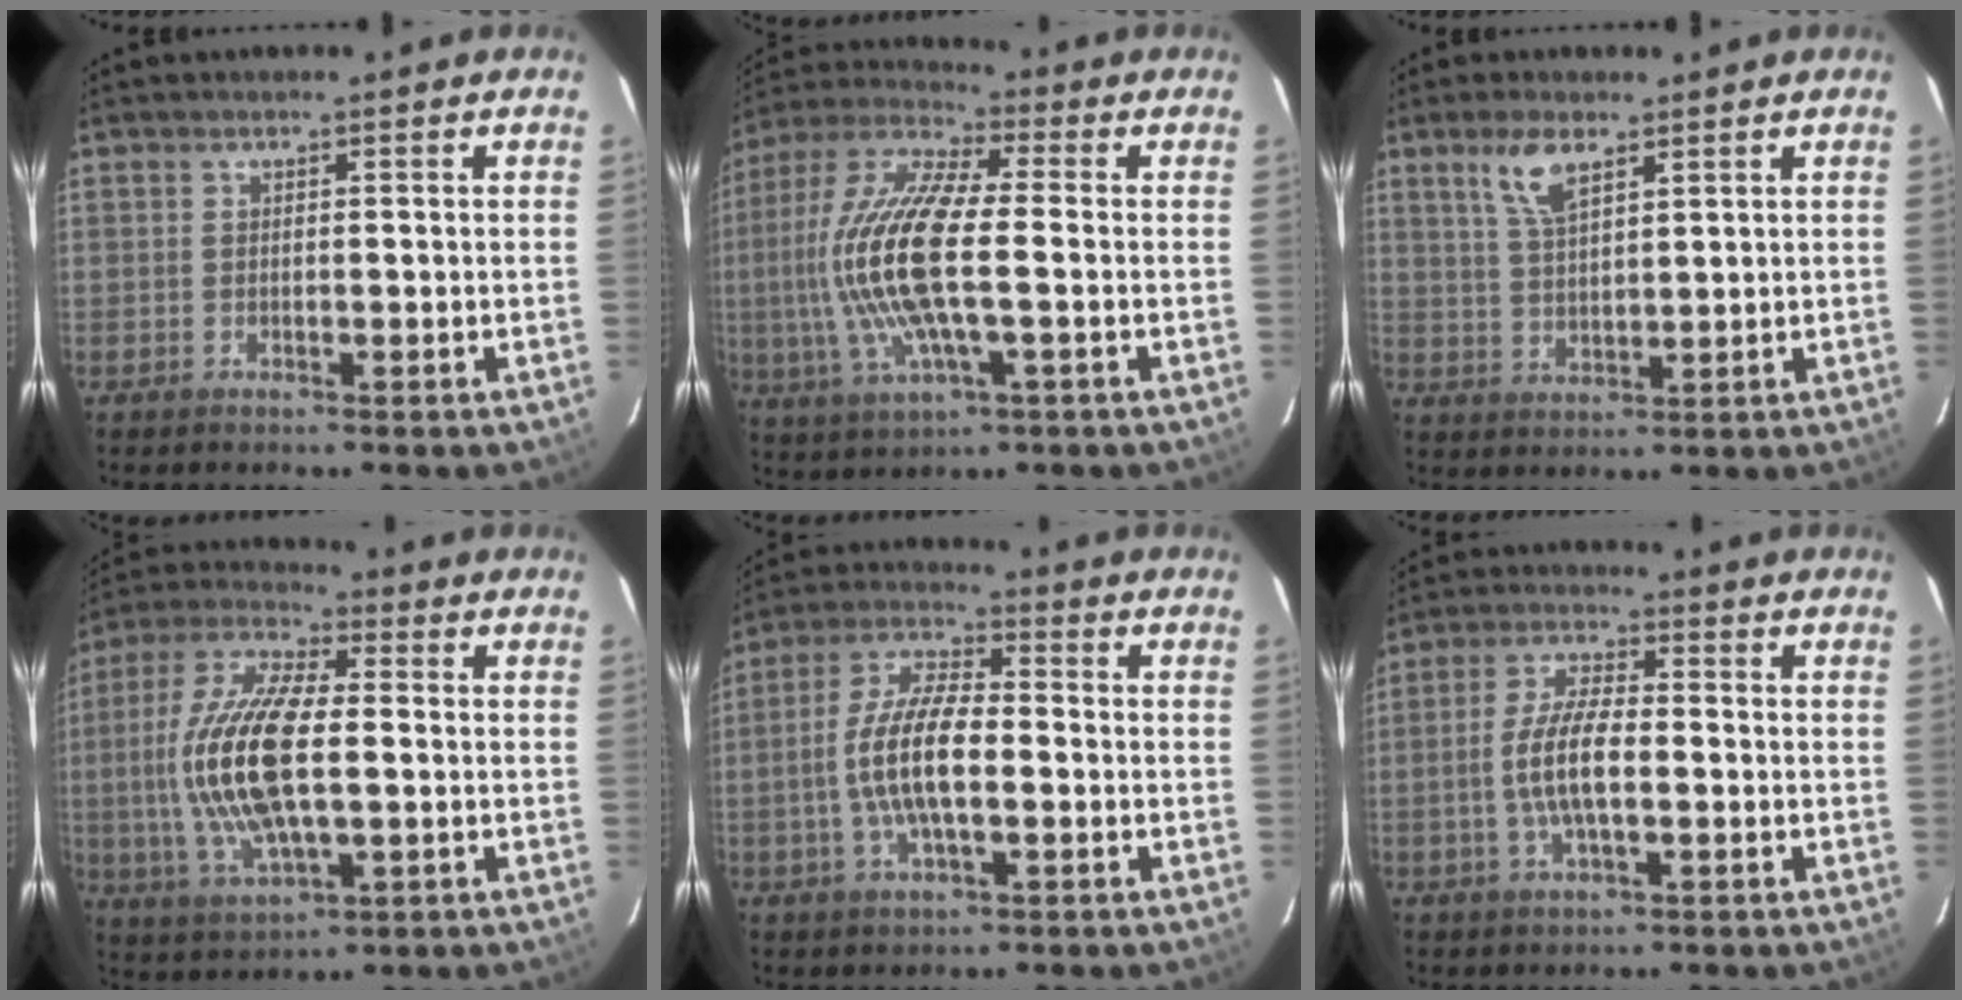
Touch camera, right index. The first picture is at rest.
{"total": 18.2, "force": [-1.1, 5.6, 17.3], "torque": [-0.348, 0.000, -0.027]}
{"total": 6.0, "force": [3.6, 2.2, 4.2], "torque": [-0.084, 0.005, 0.076]}
{"total": 18.0, "force": [-0.8, 7.2, 16.4], "torque": [-0.340, 0.003, -0.014]}
{"total": 11.9, "force": [-2.0, 4.3, 10.9], "torque": [-0.225, 0.006, -0.039]}
{"total": 8.5, "force": [-1.4, 2.9, 7.9], "torque": [-0.159, 0.005, -0.028]}